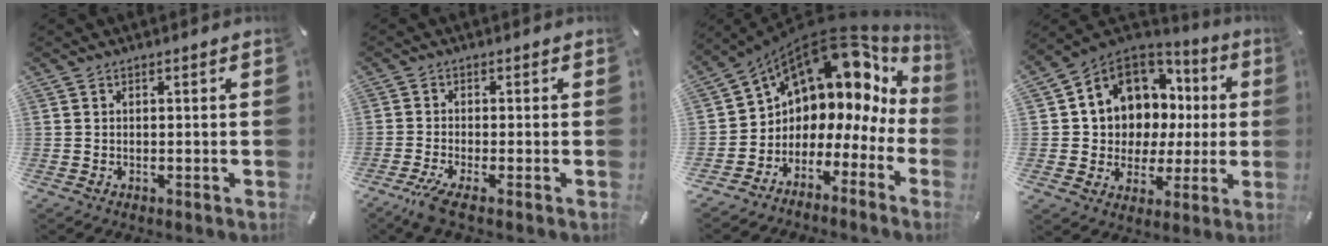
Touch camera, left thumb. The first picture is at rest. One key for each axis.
{"total": 4.1, "fx": -2.2, "fy": 0.4, "fz": 3.4, "tx": -0.075, "ty": -0.011, "tz": -0.038}
{"total": 11.8, "fx": 8.0, "fy": 7.4, "fz": 4.7, "tx": -0.086, "ty": -0.081, "tz": 0.141}
{"total": 10.5, "fx": 4.4, "fy": 9.1, "fz": 3.0, "tx": -0.070, "ty": -0.053, "tz": 0.091}